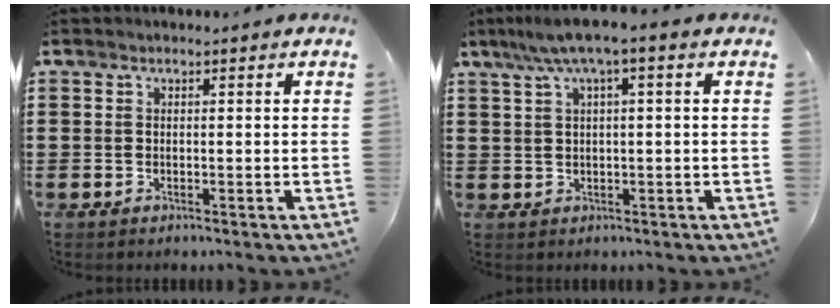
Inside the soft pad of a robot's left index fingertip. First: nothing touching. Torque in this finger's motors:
{"motor_torque": [1.56, -0.58, 0.73, 0.21]}